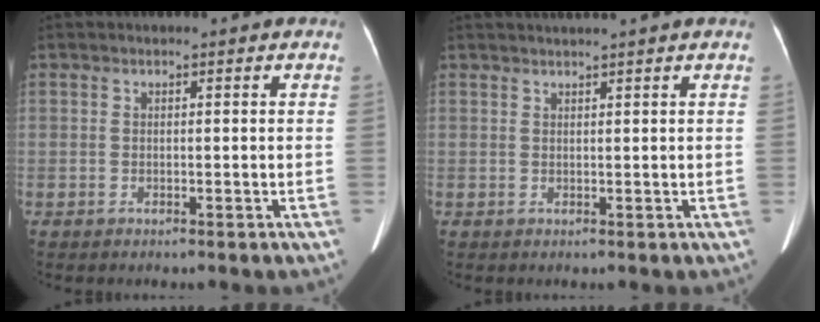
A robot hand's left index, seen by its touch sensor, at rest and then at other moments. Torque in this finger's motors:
{"motor_torque": [0.18, -0.25, 0.03, 0.01]}